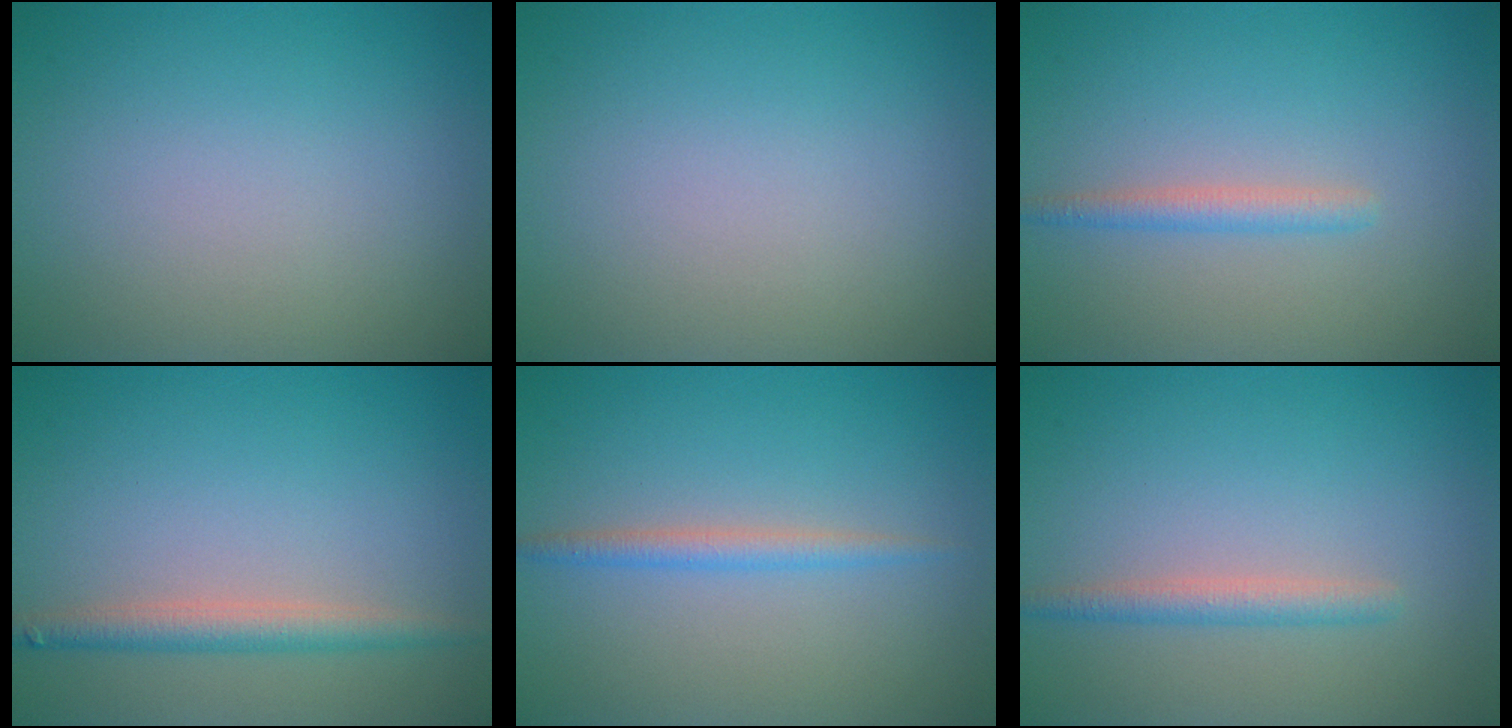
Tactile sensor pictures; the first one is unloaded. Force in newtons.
{"total": 0.0}
{"total": 1.6, "press": 1.6, "slide": 0.1}
{"total": 2.6, "press": 2.6, "slide": 0.1}
{"total": 1.7, "press": 1.7, "slide": 0.1}
{"total": 1.8, "press": 1.8, "slide": 0.1}